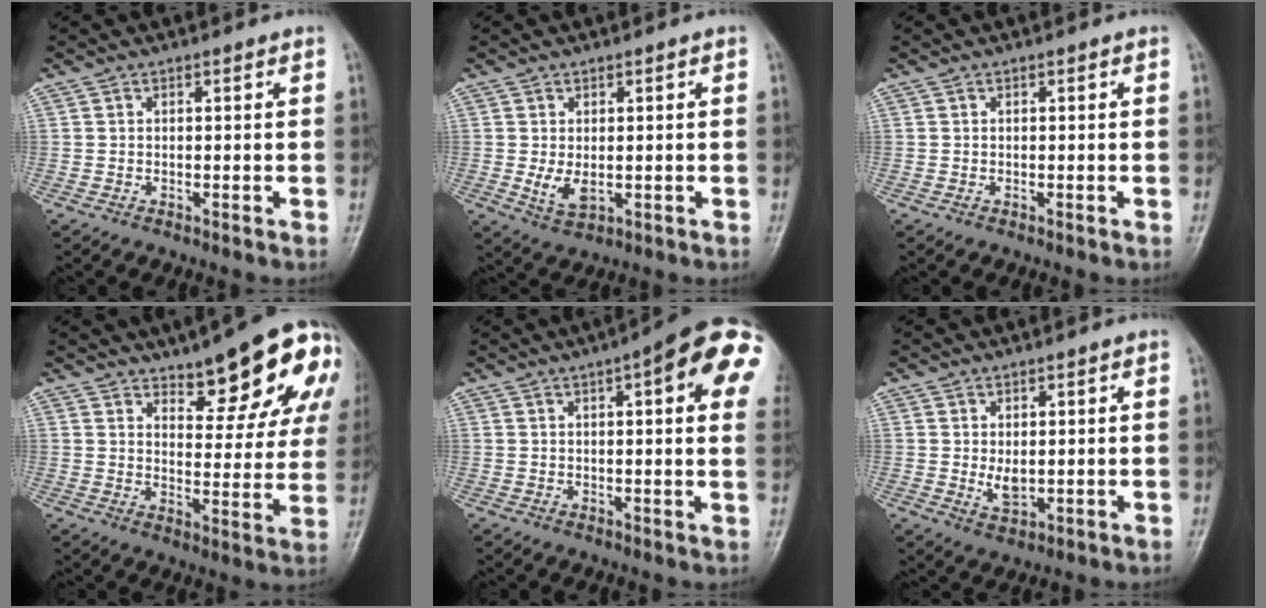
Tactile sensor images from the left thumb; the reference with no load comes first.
{"total": 4.1, "force": [-0.3, 2.3, 3.4], "torque": [-0.063, -0.005, 0.003]}
{"total": 0.0}
{"total": 16.1, "force": [9.4, 5.4, 11.9], "torque": [-0.115, -0.046, 0.130]}
{"total": 16.1, "force": [5.2, 4.1, 14.7], "torque": [-0.173, 0.005, 0.054]}
{"total": 3.7, "force": [0.2, 2.1, 3.1], "torque": [-0.046, -0.007, 0.011]}